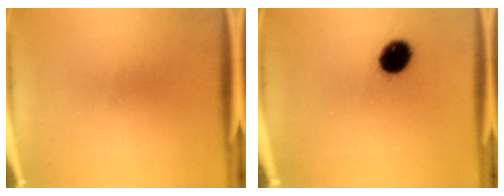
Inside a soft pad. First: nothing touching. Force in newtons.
{"total": 9.2}